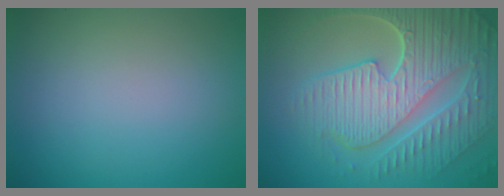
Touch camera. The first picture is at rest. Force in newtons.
{"total": 10.0, "press": 6.6, "slide": 7.5}